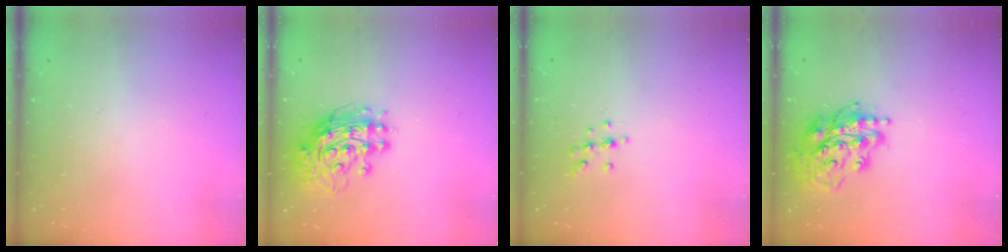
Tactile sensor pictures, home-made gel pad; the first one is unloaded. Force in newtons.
{"total": 12.2, "press": 12.1, "slide": 1.3}
{"total": 6.5, "press": 6.2, "slide": 2.1}
{"total": 17.5, "press": 17.4, "slide": 1.8}